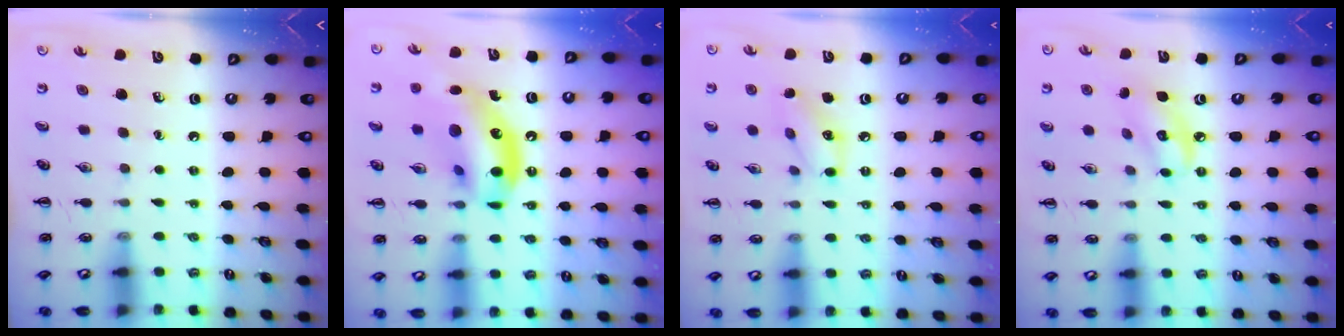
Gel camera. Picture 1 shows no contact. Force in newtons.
{"total": 18.3, "press": 17.6, "slide": 4.8}
{"total": 8.3, "press": 8.3, "slide": 0.4}
{"total": 7.5, "press": 7.5, "slide": 0.3}